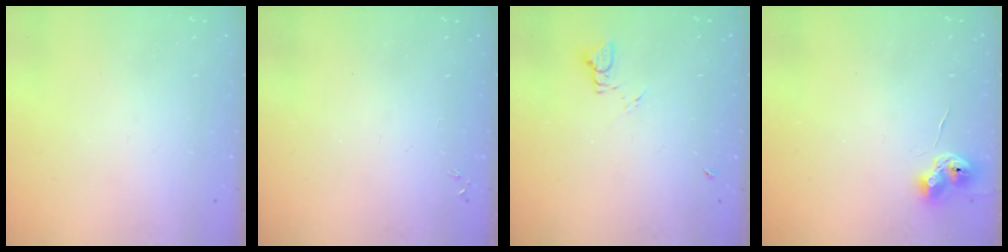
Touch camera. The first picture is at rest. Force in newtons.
{"total": 0.0}
{"total": 2.5, "press": 2.5, "slide": 0.3}
{"total": 7.4, "press": 7.4, "slide": 0.7}